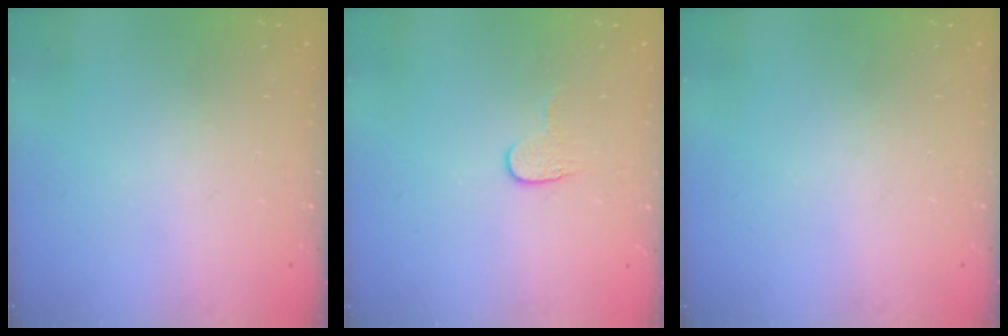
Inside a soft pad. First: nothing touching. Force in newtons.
{"total": 3.8, "press": 3.8, "slide": 0.4}
{"total": 0.0}